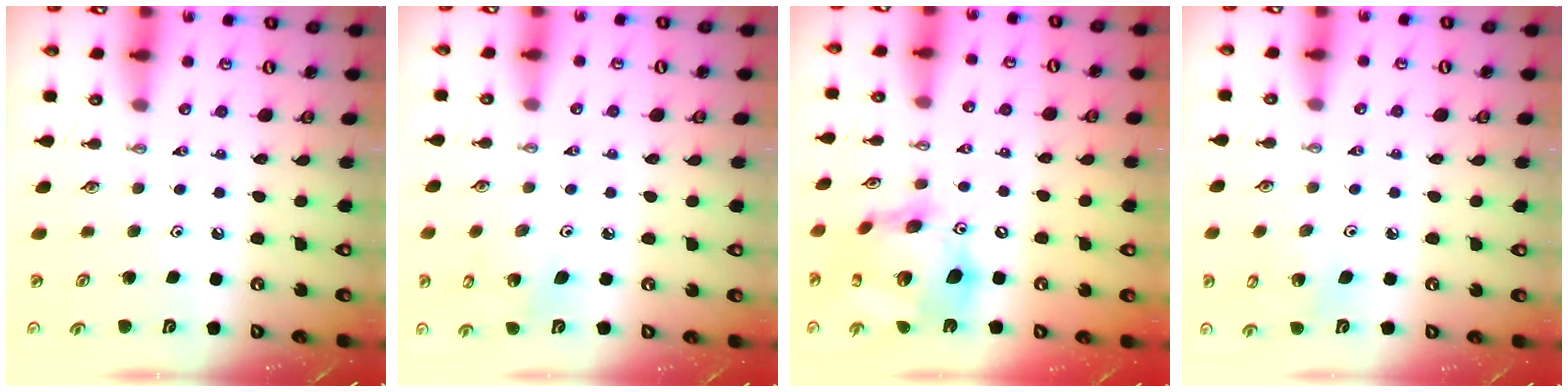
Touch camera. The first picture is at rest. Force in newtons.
{"total": 3.9, "press": 3.7, "slide": 1.3}
{"total": 18.8, "press": 18.7, "slide": 2.1}
{"total": 5.0, "press": 4.5, "slide": 2.3}